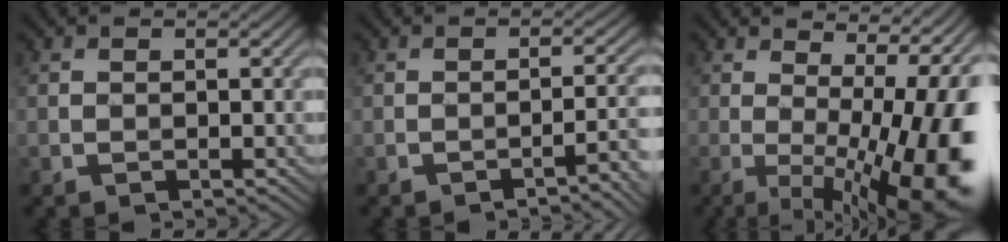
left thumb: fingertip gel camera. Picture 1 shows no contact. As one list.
[{"total": 4.1, "force": [-2.3, 0.7, 3.3], "torque": [-0.034, 0.016, -0.042]}, {"total": 16.6, "force": [-0.3, 6.4, 15.4], "torque": [-0.168, 0.008, 0.000]}]